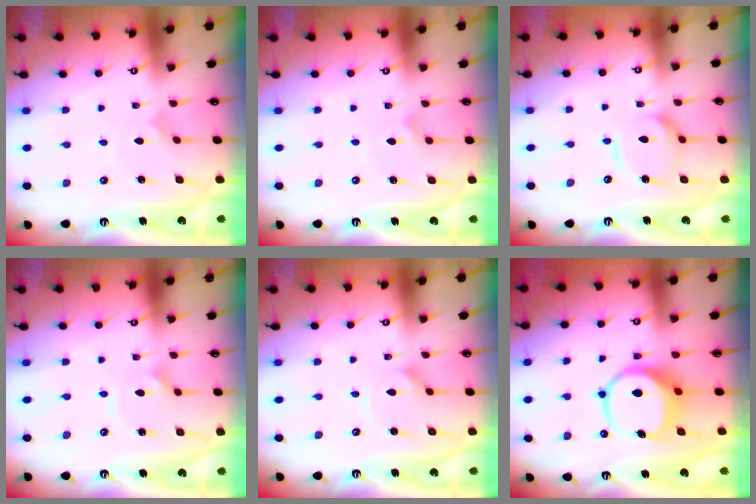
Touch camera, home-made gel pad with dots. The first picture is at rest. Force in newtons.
{"total": 1.9, "press": 1.9, "slide": 0.2}
{"total": 11.6, "press": 11.5, "slide": 1.2}
{"total": 2.1, "press": 2.1, "slide": 0.6}
{"total": 2.0, "press": 2.0, "slide": 0.3}
{"total": 8.8, "press": 8.7, "slide": 1.2}